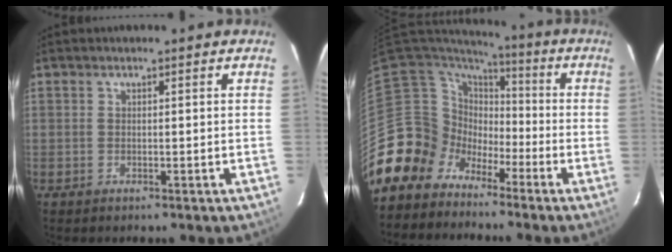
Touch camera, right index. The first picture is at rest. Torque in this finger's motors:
{"motor_torque": [0.68, -0.87, -0.35, -0.21]}